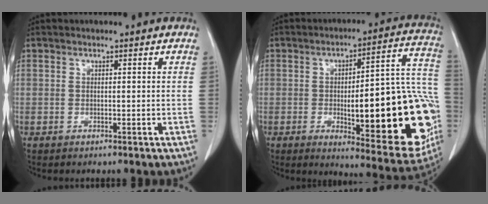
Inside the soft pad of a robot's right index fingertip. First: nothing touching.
{"total": 26.9, "force": [-4.9, 6.6, 25.6], "torque": [-0.259, 0.019, -0.049]}